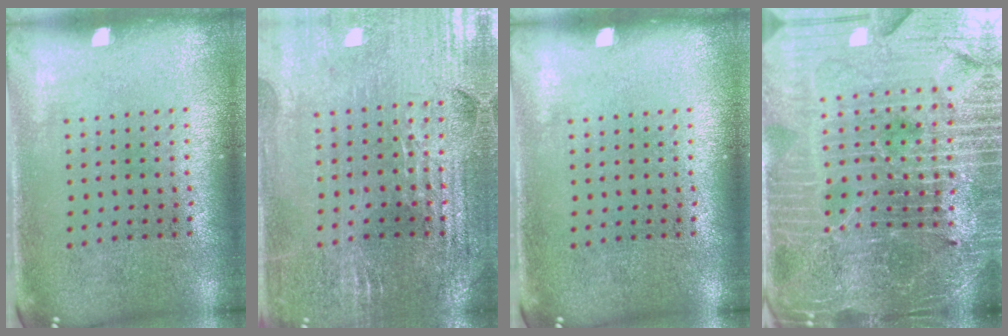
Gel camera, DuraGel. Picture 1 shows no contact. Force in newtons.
{"total": 2.8, "press": 2.7, "slide": 0.5}
{"total": 0.0}
{"total": 5.9, "press": 5.4, "slide": 2.3}